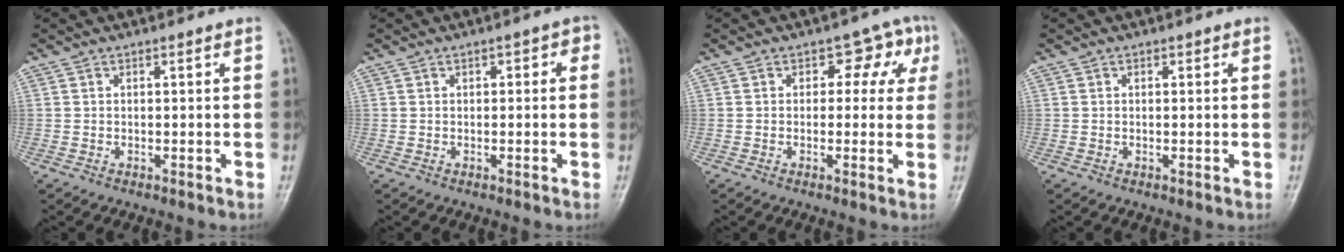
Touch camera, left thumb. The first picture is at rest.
{"total": 2.1, "force": [0.4, 1.2, 1.6], "torque": [-0.005, 0.006, -0.001]}
{"total": 5.9, "force": [1.7, 4.4, 3.7], "torque": [0.007, 0.004, 0.007]}
{"total": 0.0}